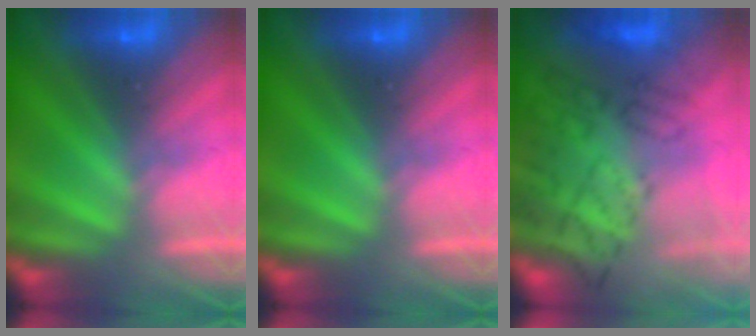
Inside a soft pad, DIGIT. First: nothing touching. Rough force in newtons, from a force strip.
{"total": 0.0}
{"total": 9.1}